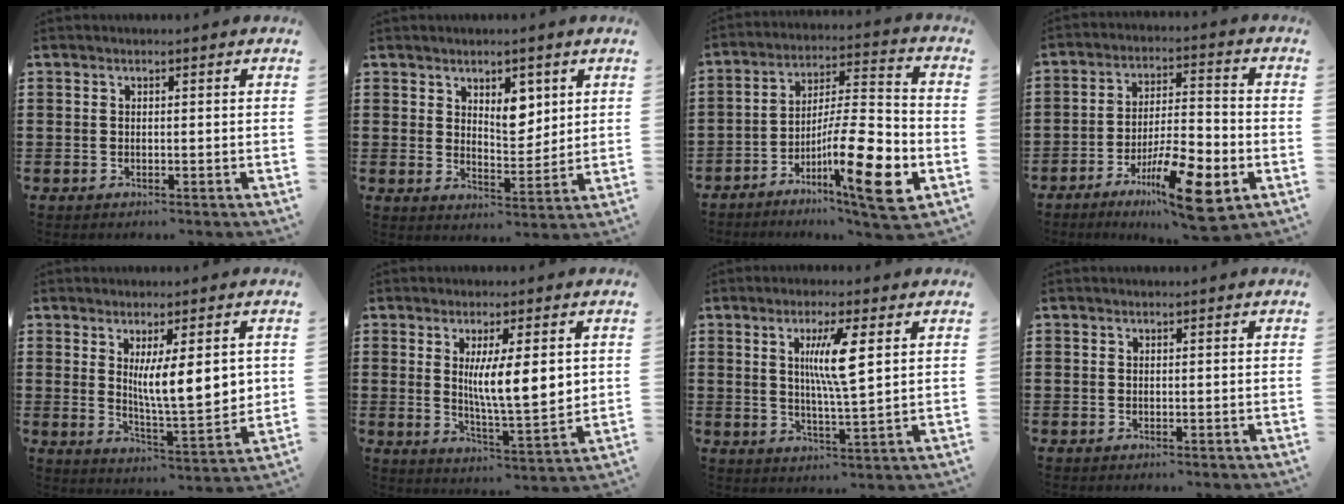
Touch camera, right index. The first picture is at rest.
{"total": 5.5, "force": [2.7, 3.1, 3.6], "torque": [-0.058, -0.002, 0.044]}
{"total": 15.2, "force": [-7.0, 3.2, 13.1], "torque": [-0.204, 0.010, -0.119]}
{"total": 11.7, "force": [-6.1, 3.3, 9.4], "torque": [-0.168, 0.013, -0.107]}
{"total": 9.5, "force": [2.3, 2.2, 9.0], "torque": [-0.147, -0.009, 0.034]}
{"total": 9.3, "force": [1.9, 2.1, 8.9], "torque": [-0.154, -0.006, 0.029]}
{"total": 7.3, "force": [2.1, 0.7, 6.9], "torque": [-0.138, 0.000, 0.031]}
{"total": 0.0}